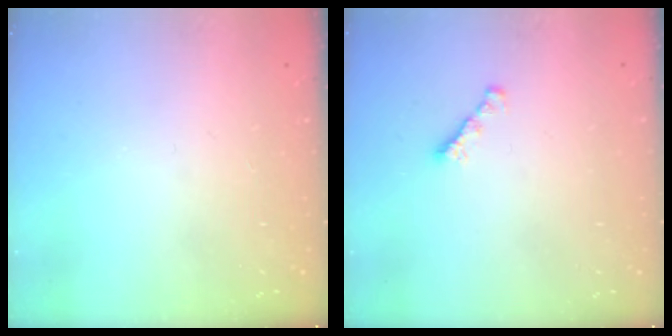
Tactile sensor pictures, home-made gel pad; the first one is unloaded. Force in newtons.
{"total": 1.6, "press": 1.5, "slide": 0.5}